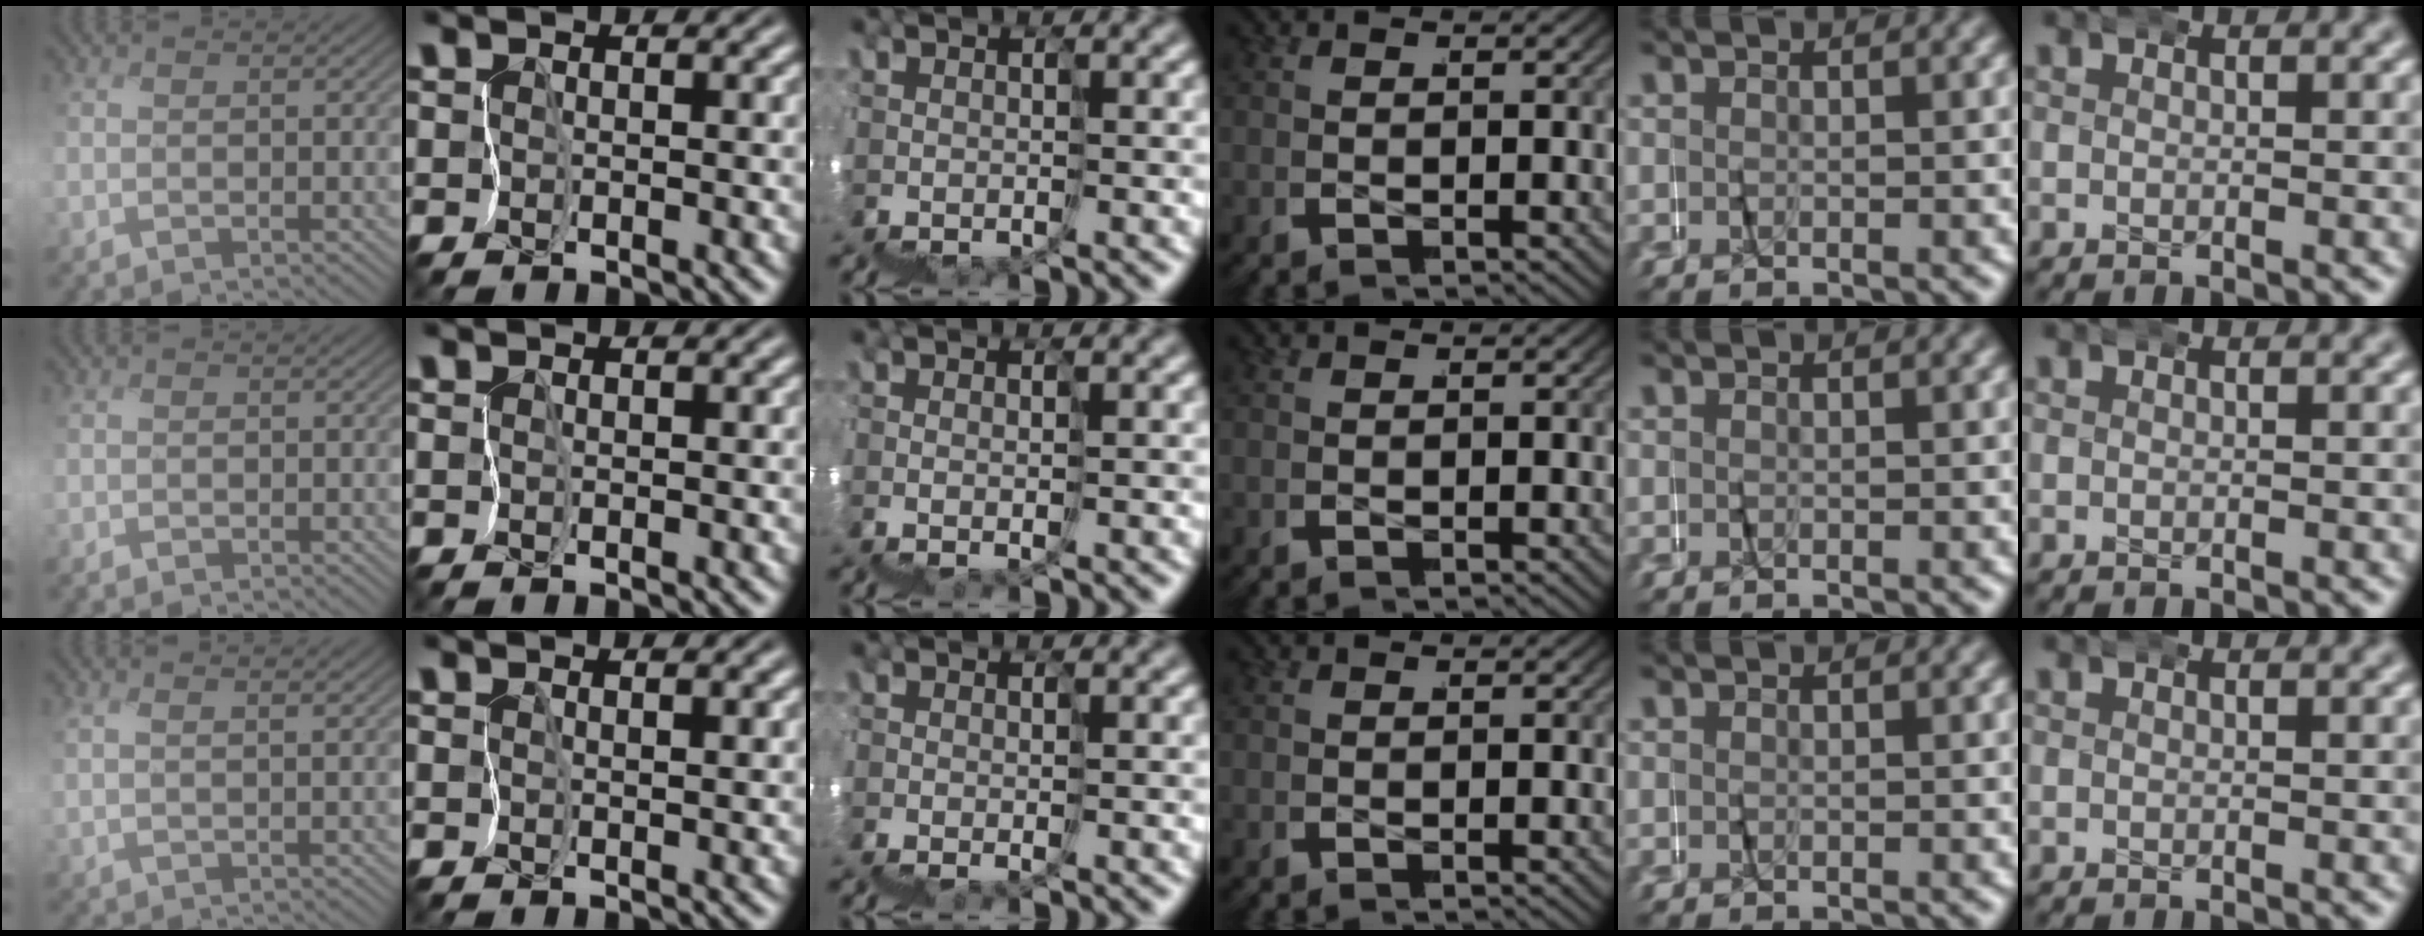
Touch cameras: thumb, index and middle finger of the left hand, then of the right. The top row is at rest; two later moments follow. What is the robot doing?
{"motion": "wrap", "object": "netting"}